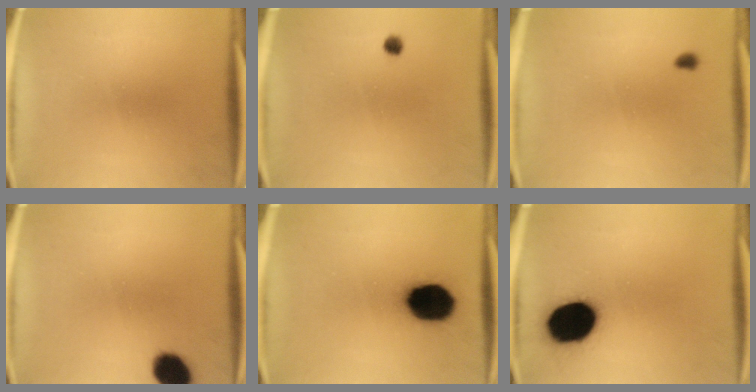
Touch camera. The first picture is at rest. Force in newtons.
{"total": 1.3}
{"total": 0.9}
{"total": 7.7}
{"total": 16.3}
{"total": 17.3}